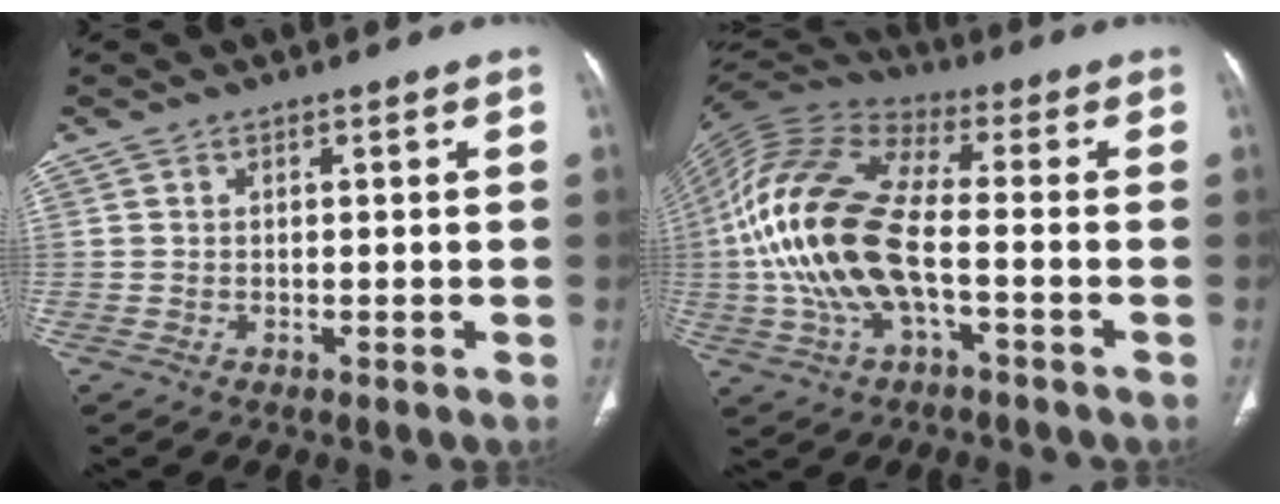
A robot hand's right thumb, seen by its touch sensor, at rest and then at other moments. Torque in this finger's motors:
{"motor_torque": [-0.33, 2.29, 2.69, -0.08, 0.86]}